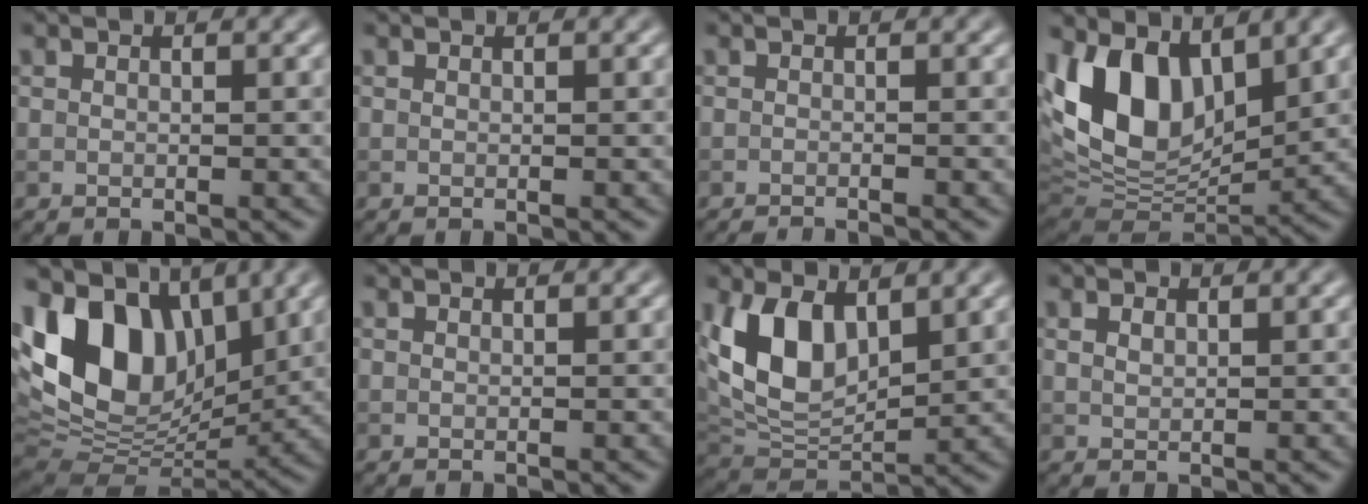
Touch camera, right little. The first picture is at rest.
{"total": 0.0}
{"total": 2.4, "force": [-2.2, 0.3, 0.9], "torque": [-0.009, -0.002, -0.036]}
{"total": 10.4, "force": [3.6, 6.4, 7.4], "torque": [-0.155, -0.007, 0.063]}
{"total": 13.4, "force": [4.7, 8.4, 9.3], "torque": [-0.173, 0.011, 0.085]}
{"total": 0.0}
{"total": 8.1, "force": [2.7, 4.7, 6.1], "torque": [-0.126, -0.006, 0.048]}
{"total": 1.0, "force": [0.5, 0.6, 0.7], "torque": [-0.016, 0.001, 0.011]}